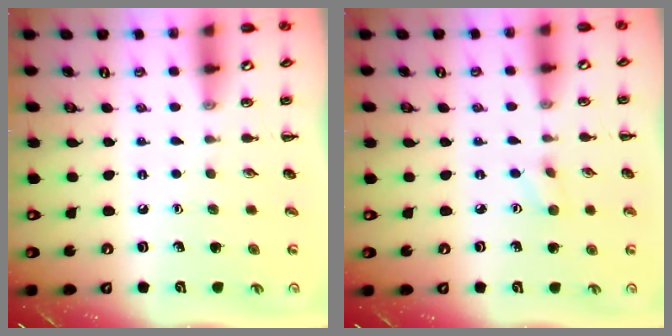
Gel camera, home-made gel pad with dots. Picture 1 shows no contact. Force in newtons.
{"total": 2.8, "press": 2.7, "slide": 0.9}